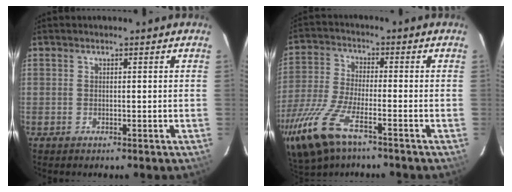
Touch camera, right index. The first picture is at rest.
{"total": 15.3, "force": [-9.1, 5.4, 11.1], "torque": [-0.254, -0.040, -0.183]}